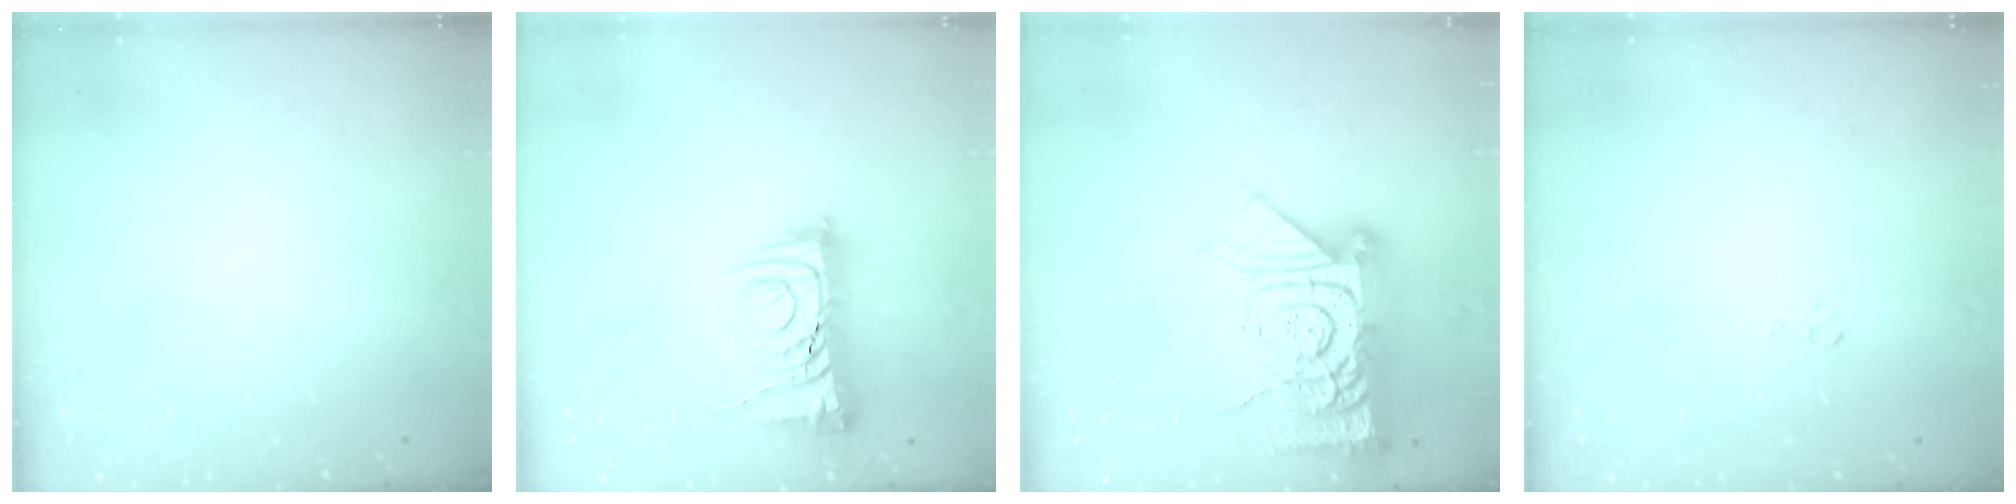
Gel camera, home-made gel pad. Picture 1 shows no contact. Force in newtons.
{"total": 10.1, "press": 10.0, "slide": 1.4}
{"total": 21.4, "press": 21.3, "slide": 2.0}
{"total": 4.1, "press": 4.1, "slide": 0.4}